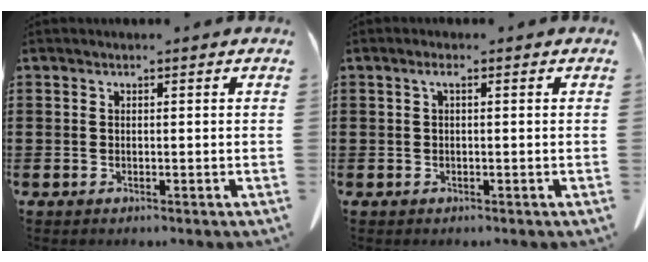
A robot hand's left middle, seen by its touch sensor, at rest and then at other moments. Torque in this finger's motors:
{"motor_torque": [-0.40, 0.39, 0.10, 0.02]}